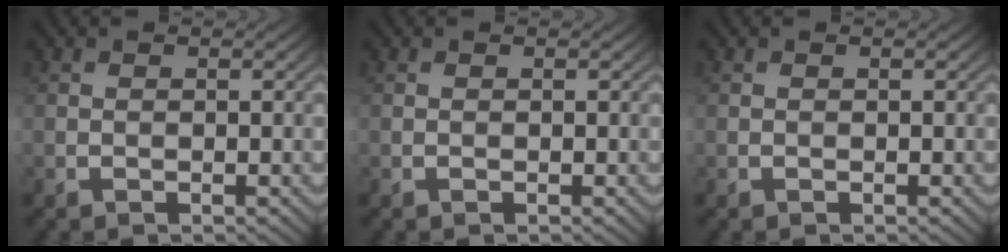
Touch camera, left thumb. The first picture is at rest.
{"total": 0.0}
{"total": 0.0}